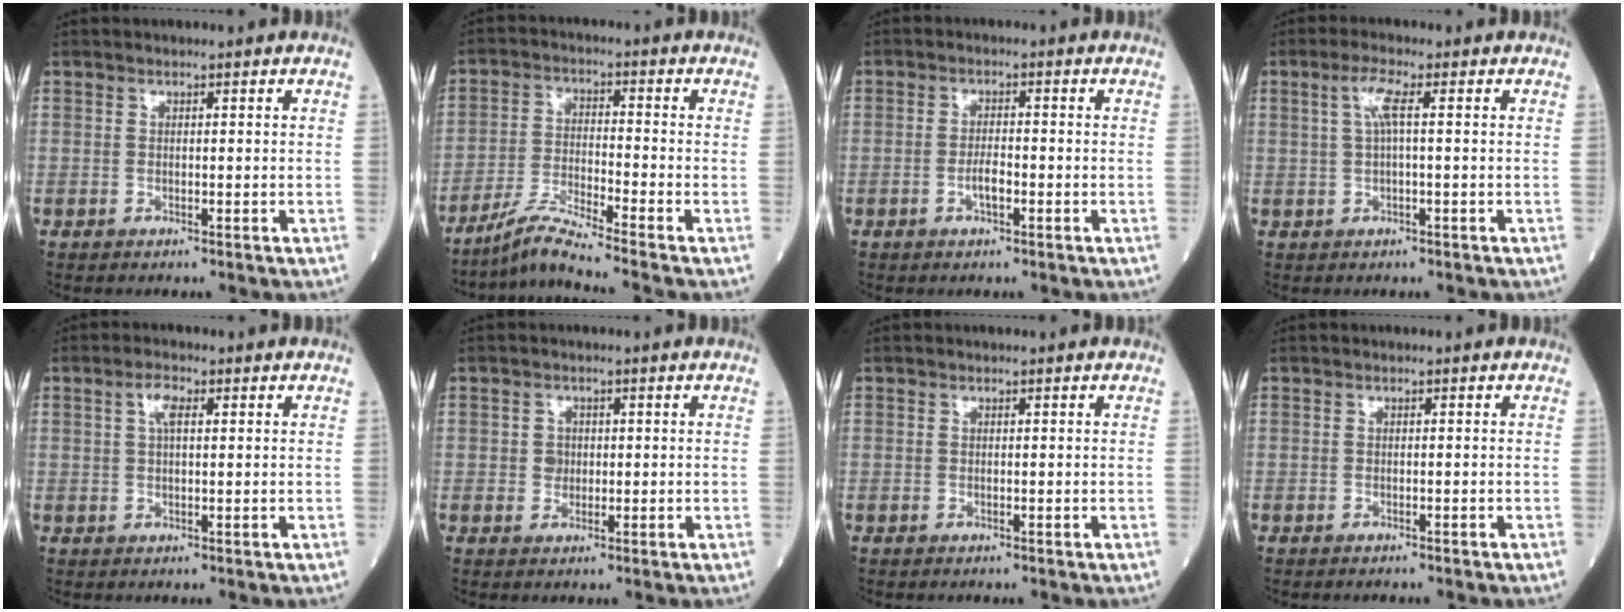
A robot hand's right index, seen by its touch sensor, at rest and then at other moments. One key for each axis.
{"total": 6.9, "fx": -6.1, "fy": -2.1, "fz": 2.5, "tx": -0.058, "ty": -0.025, "tz": -0.118}
{"total": 2.5, "fx": -1.0, "fy": 0.6, "fz": 2.2, "tx": -0.040, "ty": 0.003, "tz": -0.018}
{"total": 3.3, "fx": 0.8, "fy": 0.3, "fz": 3.1, "tx": -0.069, "ty": 0.012, "tz": 0.016}
{"total": 2.8, "fx": 1.0, "fy": 1.0, "fz": 2.5, "tx": -0.052, "ty": 0.007, "tz": 0.020}
{"total": 1.8, "fx": 0.1, "fy": 1.6, "fz": 0.7, "tx": -0.009, "ty": 0.002, "tz": 0.001}
{"total": 0.0}
{"total": 1.0, "fx": -0.9, "fy": 0.1, "fz": 0.3, "tx": -0.006, "ty": -0.002, "tz": -0.012}